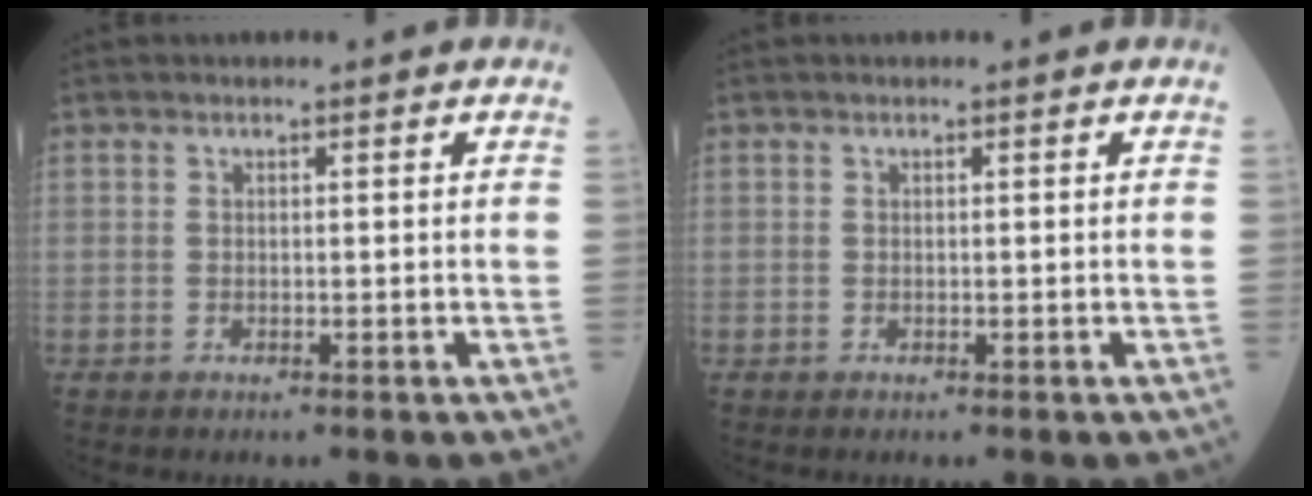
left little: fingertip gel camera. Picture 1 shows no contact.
{"total": 0.0}